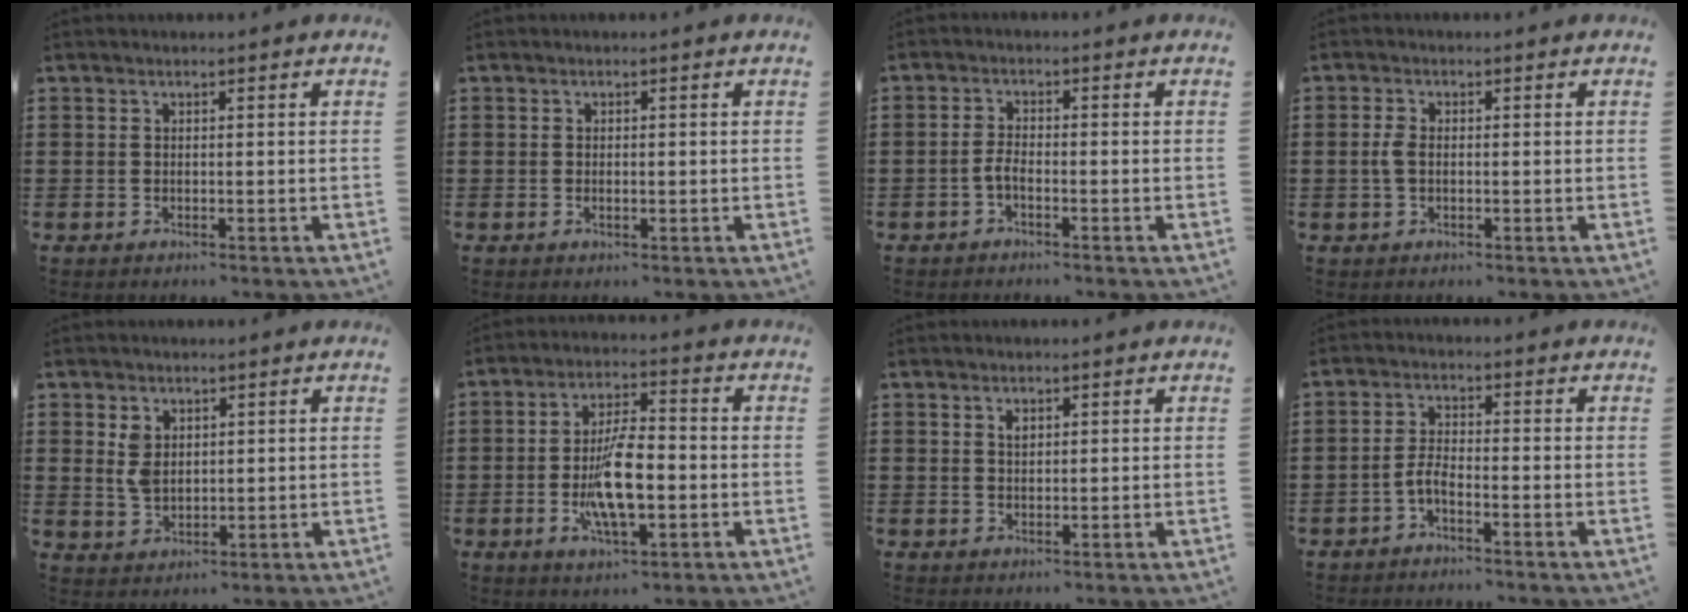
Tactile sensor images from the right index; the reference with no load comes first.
{"total": 0.9, "force": [-0.1, 0.4, 0.8], "torque": [-0.015, 0.002, -0.002]}
{"total": 2.1, "force": [-1.1, 0.6, 1.7], "torque": [-0.039, -0.001, -0.024]}
{"total": 2.5, "force": [-0.1, 1.3, 2.2], "torque": [-0.058, -0.003, -0.008]}
{"total": 3.7, "force": [1.5, 2.5, 2.2], "torque": [-0.052, 0.008, 0.028]}
{"total": 10.2, "force": [-2.1, 3.8, 9.3], "torque": [-0.194, -0.008, -0.039]}
{"total": 1.3, "force": [0.7, 0.7, 0.8], "torque": [-0.018, 0.004, 0.012]}
{"total": 2.9, "force": [-1.8, 0.7, 2.1], "torque": [-0.053, 0.000, -0.039]}